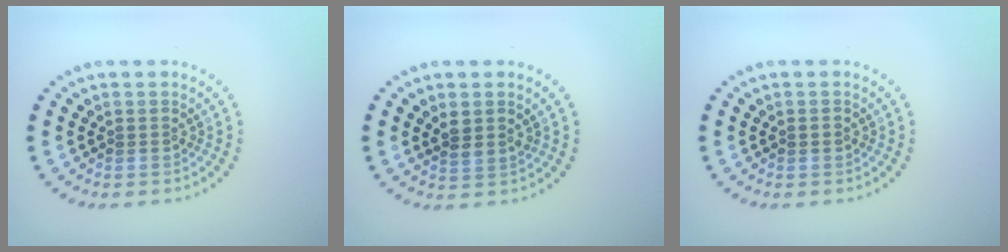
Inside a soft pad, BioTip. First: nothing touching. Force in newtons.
{"total": 1.6, "press": 1.4, "slide": 0.7}
{"total": 0.9, "press": 0.9, "slide": 0.0}